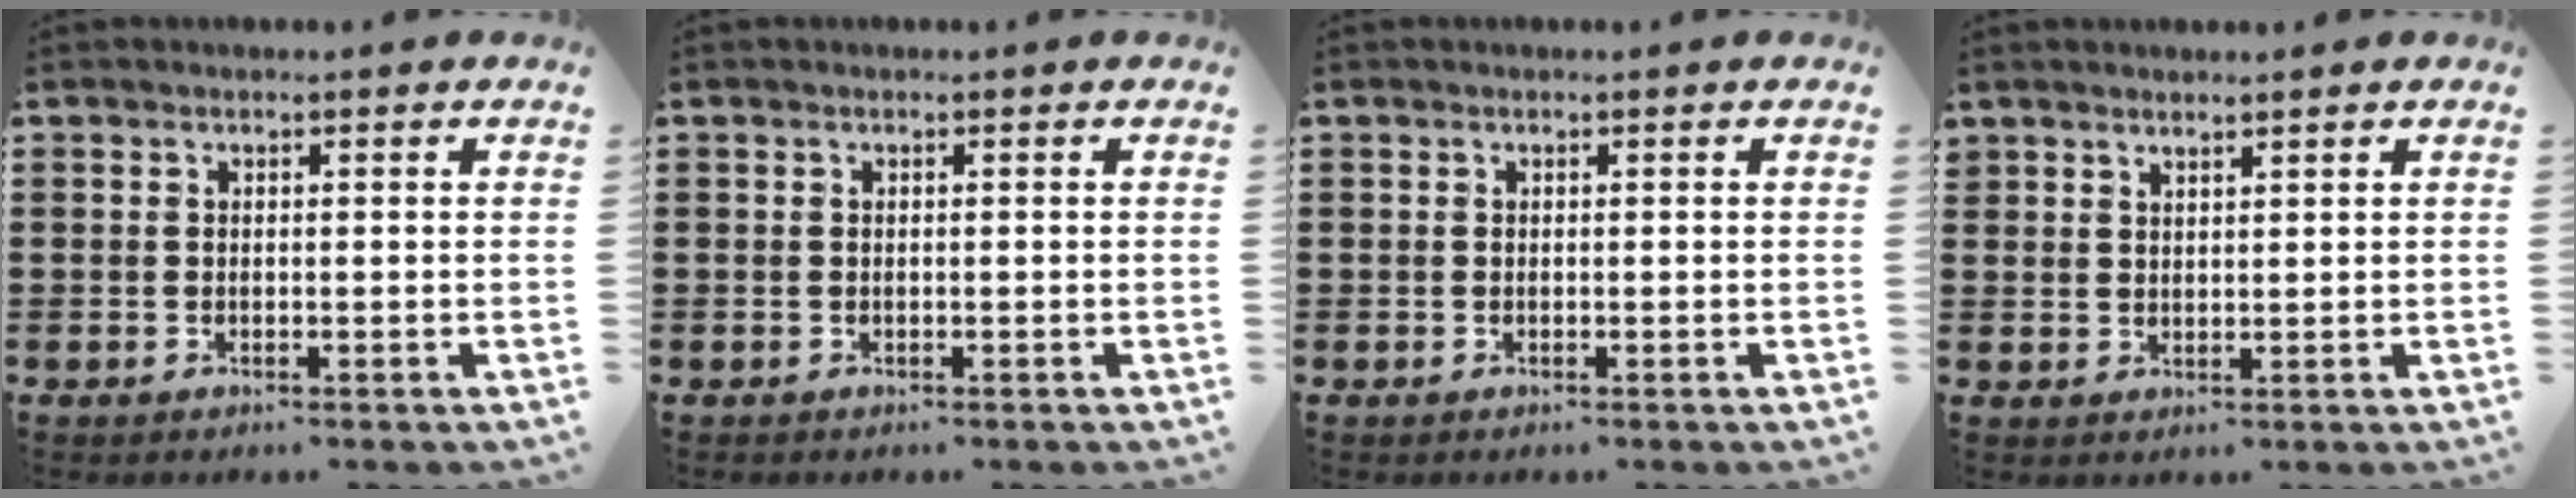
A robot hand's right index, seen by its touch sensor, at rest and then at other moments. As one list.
[{"total": 0.0}, {"total": 0.0}, {"total": 1.9, "force": [1.9, 0.5, 0.0], "torque": [-0.003, 0.003, 0.037]}]